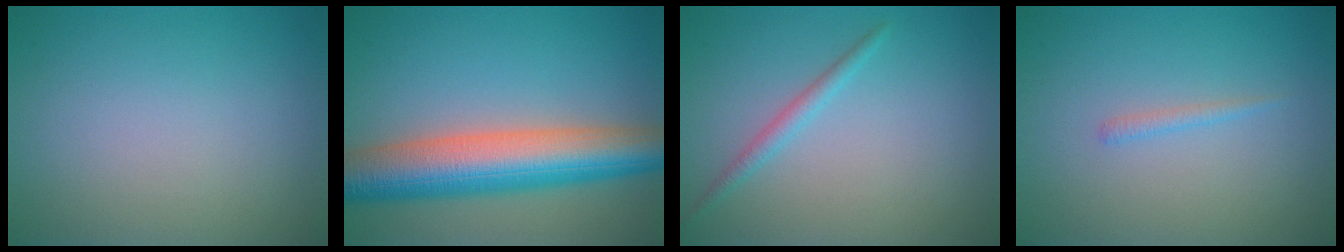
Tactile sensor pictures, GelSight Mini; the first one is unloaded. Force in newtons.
{"total": 9.8, "press": 9.8, "slide": 0.2}
{"total": 1.4, "press": 1.4, "slide": 0.0}
{"total": 0.8, "press": 0.8, "slide": 0.1}